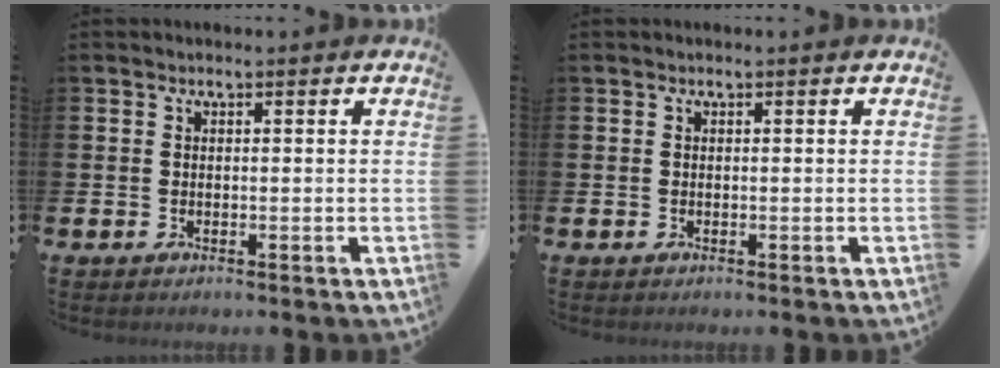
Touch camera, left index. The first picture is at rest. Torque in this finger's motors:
{"motor_torque": [-0.02, 0.02, -0.02, 0.00]}